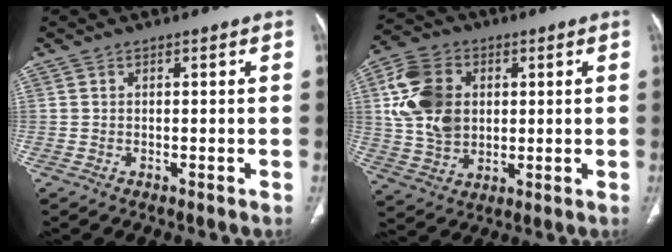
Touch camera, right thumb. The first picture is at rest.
{"total": 13.9, "force": [2.6, 10.5, 8.8], "torque": [-0.151, 0.001, 0.049]}